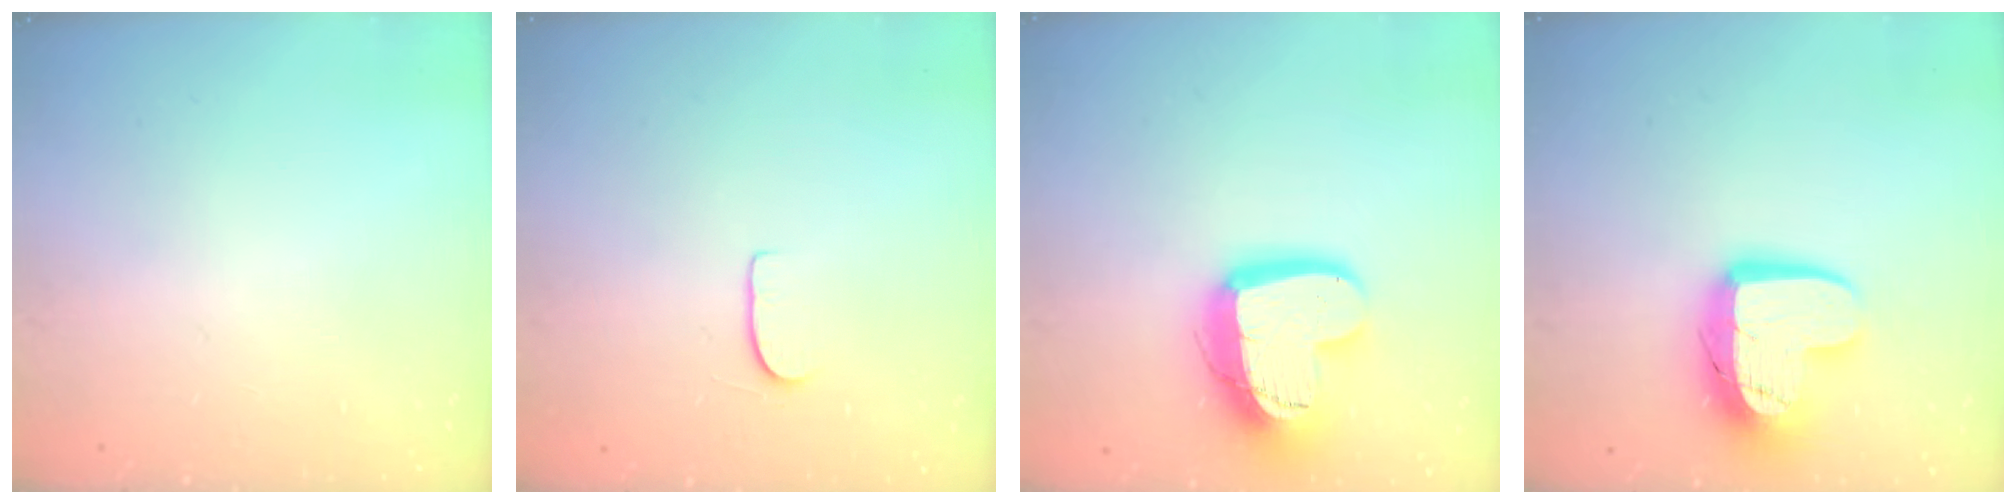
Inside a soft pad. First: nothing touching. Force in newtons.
{"total": 4.5, "press": 4.5, "slide": 0.4}
{"total": 16.8, "press": 16.7, "slide": 1.5}
{"total": 14.3, "press": 14.3, "slide": 1.2}